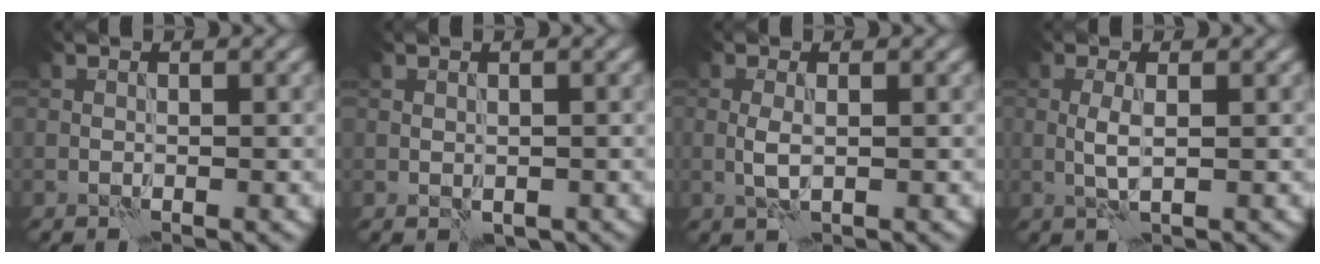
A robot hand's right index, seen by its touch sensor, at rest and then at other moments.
{"total": 1.5, "force": [-0.4, 1.2, 0.8], "torque": [-0.015, -0.009, -0.003]}
{"total": 1.5, "force": [0.1, 0.6, 1.4], "torque": [-0.034, -0.002, -0.001]}
{"total": 1.7, "force": [0.3, 0.4, 1.6], "torque": [-0.038, 0.001, 0.003]}